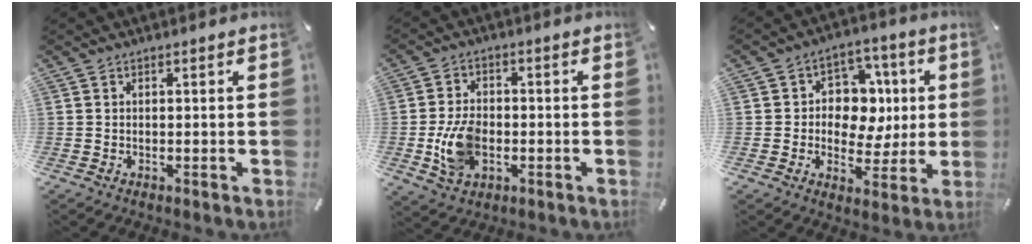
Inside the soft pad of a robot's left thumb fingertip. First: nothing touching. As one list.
[{"total": 10.2, "force": [-2.0, 7.0, 7.2], "torque": [-0.147, 0.004, -0.034]}, {"total": 10.1, "force": [0.6, 9.0, 4.7], "torque": [-0.055, -0.006, 0.011]}]